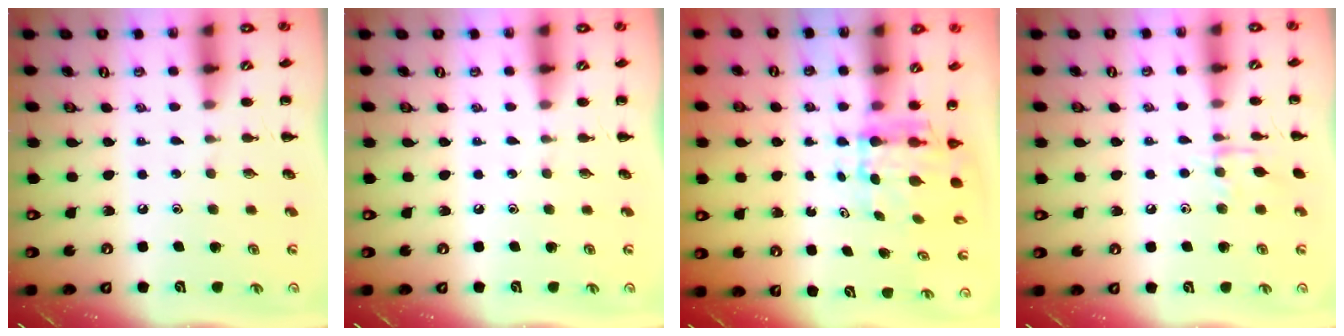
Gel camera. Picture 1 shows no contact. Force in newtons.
{"total": 0.0}
{"total": 5.7, "press": 5.6, "slide": 1.1}
{"total": 7.5, "press": 7.4, "slide": 1.0}